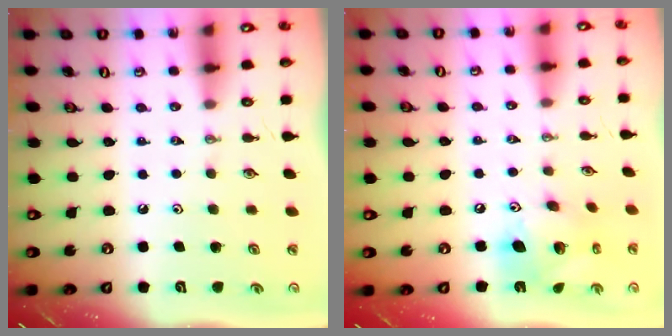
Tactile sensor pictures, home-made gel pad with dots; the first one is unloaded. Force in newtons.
{"total": 14.8, "press": 14.7, "slide": 1.2}